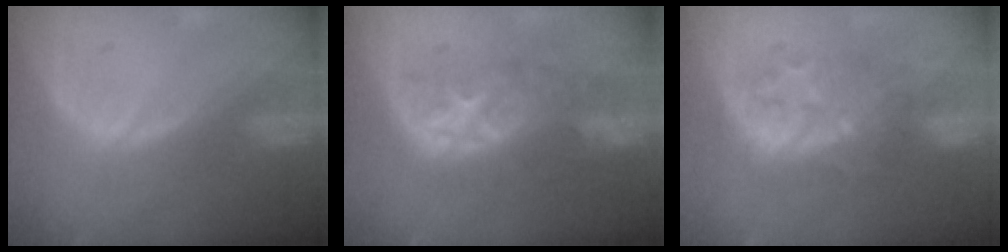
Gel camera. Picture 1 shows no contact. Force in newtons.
{"total": 8.7, "press": 8.7, "slide": 0.9}
{"total": 7.9, "press": 7.8, "slide": 1.4}